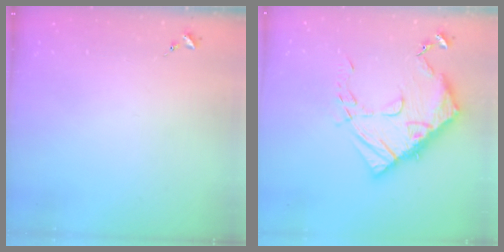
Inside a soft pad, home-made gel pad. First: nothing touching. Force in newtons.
{"total": 15.2, "press": 15.1, "slide": 1.4}